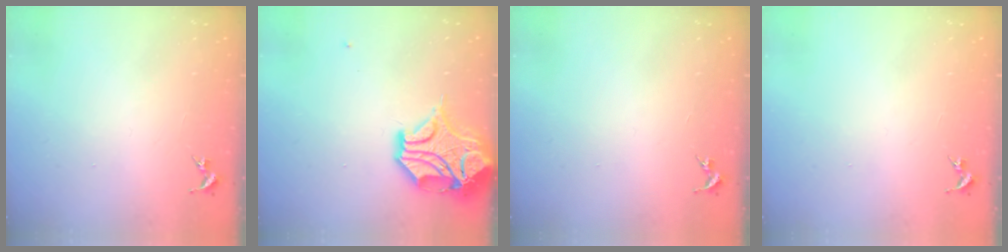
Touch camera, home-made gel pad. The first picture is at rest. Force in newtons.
{"total": 15.0, "press": 14.8, "slide": 2.2}
{"total": 0.0}
{"total": 0.0}